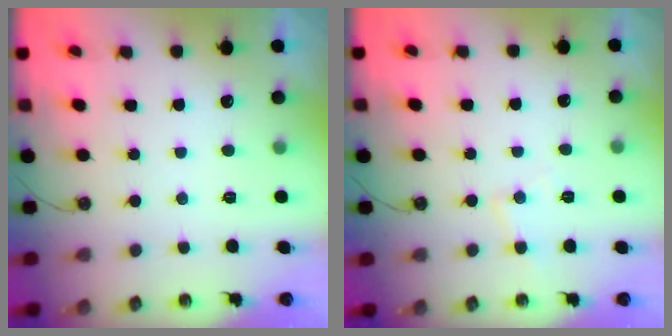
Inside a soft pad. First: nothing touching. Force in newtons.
{"total": 4.8, "press": 4.8, "slide": 0.6}